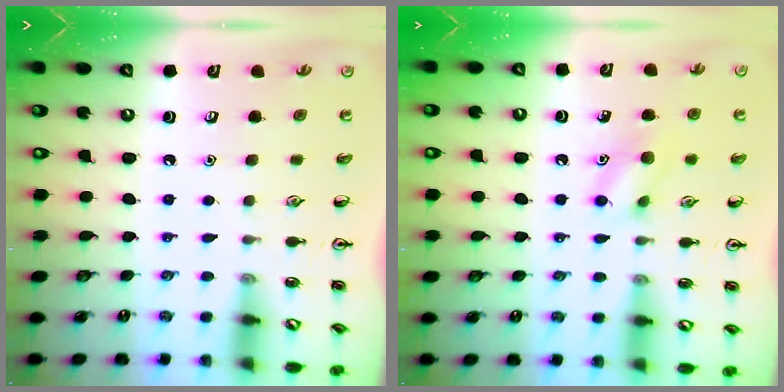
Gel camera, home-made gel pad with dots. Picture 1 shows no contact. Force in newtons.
{"total": 9.1, "press": 8.9, "slide": 1.5}